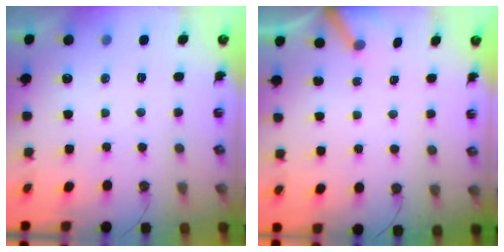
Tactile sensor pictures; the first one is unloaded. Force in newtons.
{"total": 2.8, "press": 2.8, "slide": 0.3}